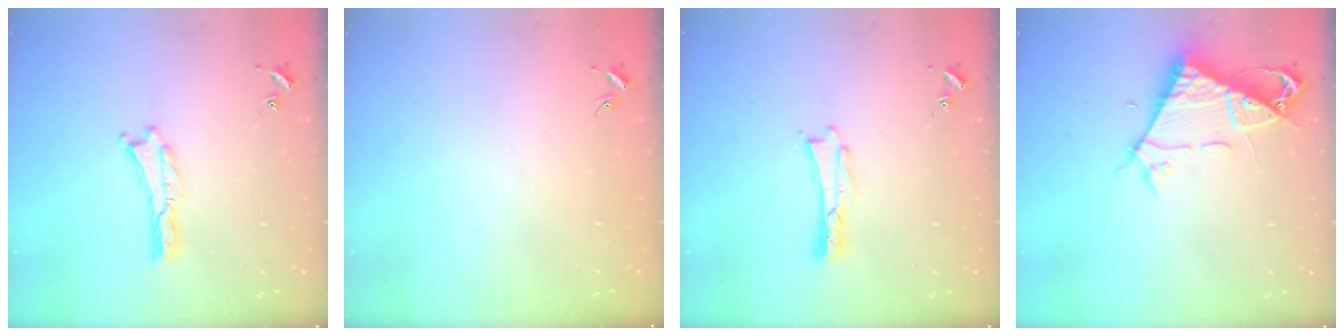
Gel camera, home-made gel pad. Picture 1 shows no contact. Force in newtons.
{"total": 0.0}
{"total": 0.0}
{"total": 7.2, "press": 7.2, "slide": 0.9}